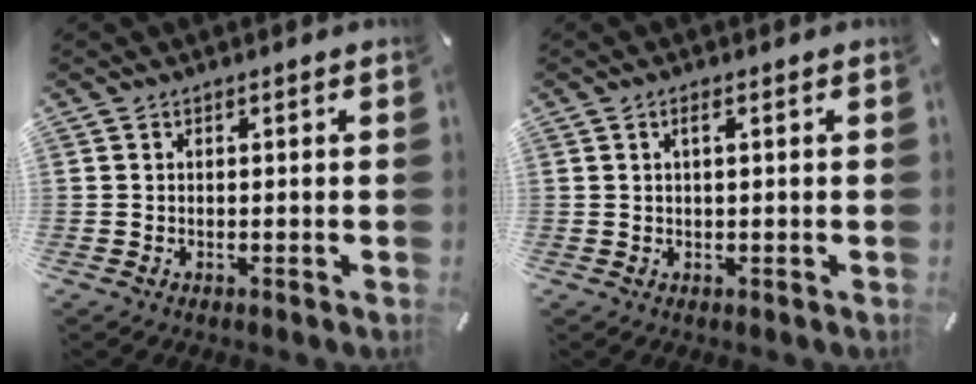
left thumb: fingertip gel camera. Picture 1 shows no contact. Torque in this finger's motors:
{"motor_torque": [-0.14, -0.36, 0.01, 0.07, -0.09]}